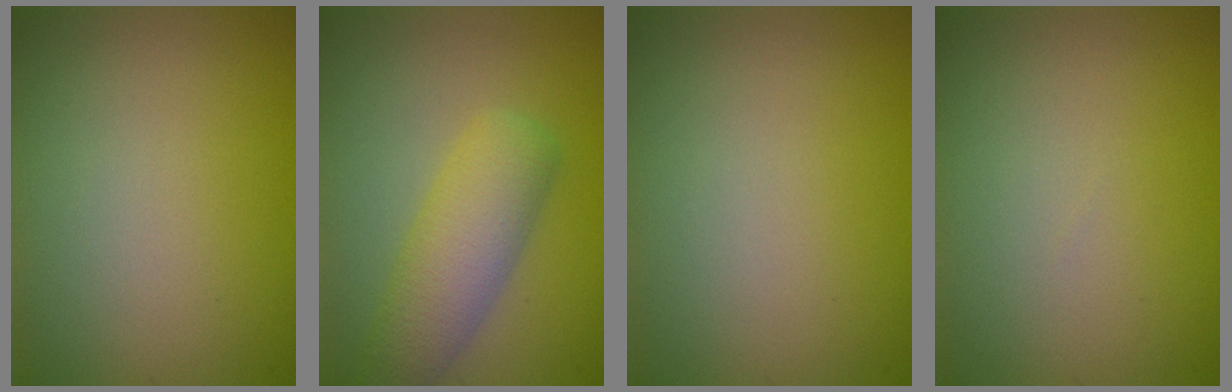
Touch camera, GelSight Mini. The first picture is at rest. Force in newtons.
{"total": 4.9, "press": 4.9, "slide": 0.3}
{"total": 0.0}
{"total": 0.0}